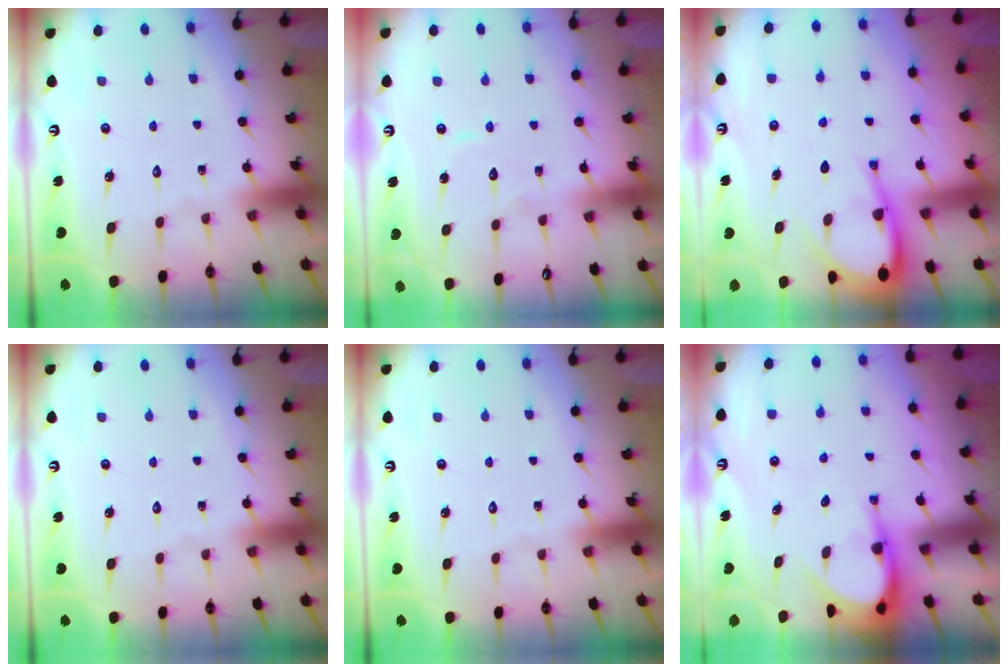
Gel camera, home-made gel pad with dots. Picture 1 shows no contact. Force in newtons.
{"total": 4.8, "press": 4.8, "slide": 0.4}
{"total": 8.7, "press": 8.7, "slide": 1.0}
{"total": 0.0}
{"total": 0.0}
{"total": 5.1, "press": 5.1, "slide": 0.4}